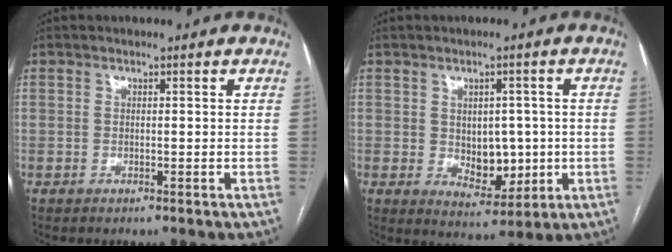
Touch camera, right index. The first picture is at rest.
{"total": 6.8, "force": [-0.2, 4.3, 5.2], "torque": [-0.068, 0.000, 0.014]}